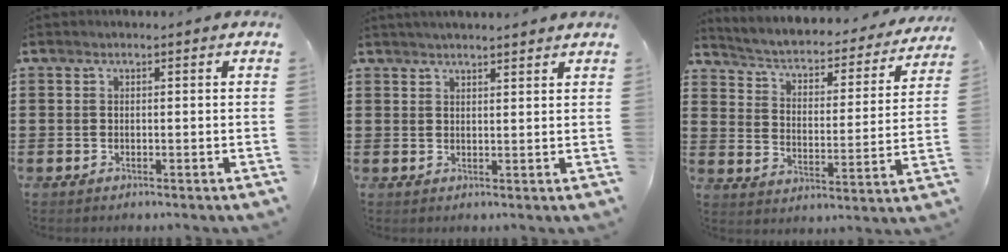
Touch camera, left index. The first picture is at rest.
{"total": 2.1, "force": [2.0, -0.2, 0.4], "torque": [-0.011, -0.001, 0.039]}
{"total": 2.6, "force": [2.0, 0.9, 1.3], "torque": [-0.042, -0.026, 0.022]}